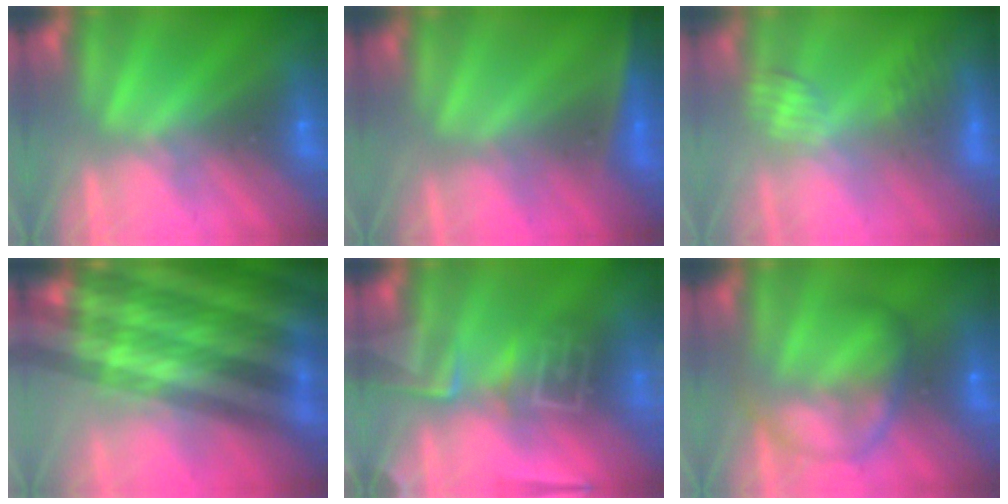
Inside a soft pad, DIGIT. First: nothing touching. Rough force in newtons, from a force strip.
{"total": 2.7}
{"total": 2.8}
{"total": 5.8}
{"total": 8.9}
{"total": 7.7}